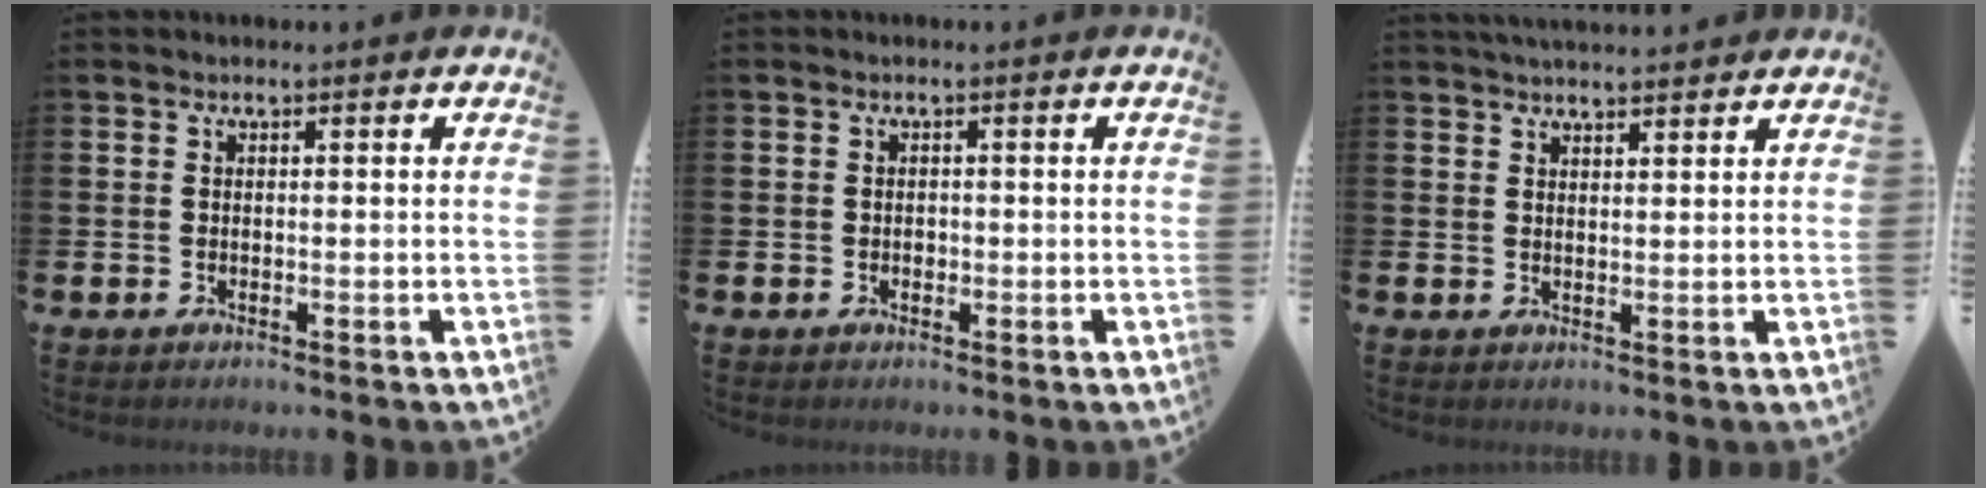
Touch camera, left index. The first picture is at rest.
{"total": 0.6, "force": [-0.1, 0.6, 0.2], "torque": [-0.002, 0.003, -0.004]}
{"total": 2.8, "force": [2.8, 0.2, 0.4], "torque": [-0.001, -0.014, 0.049]}